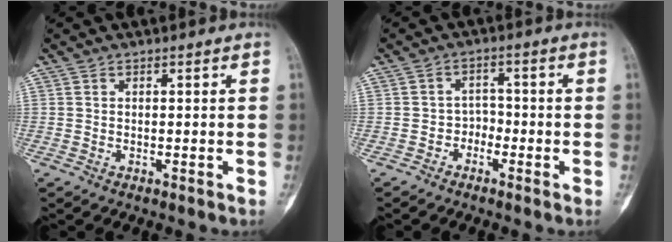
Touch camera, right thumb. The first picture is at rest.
{"total": 2.8, "force": [-1.7, 2.2, 0.4], "torque": [0.015, 0.019, -0.040]}